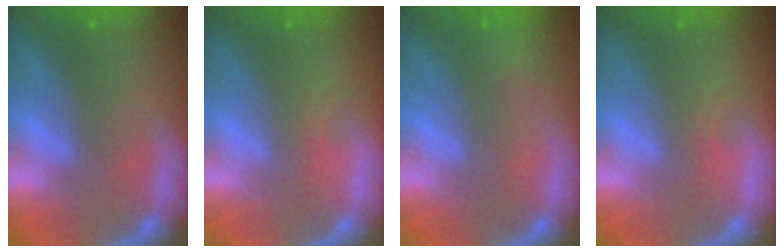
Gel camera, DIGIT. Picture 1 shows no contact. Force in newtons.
{"total": 0.9}
{"total": 1.9}
{"total": 0.9}